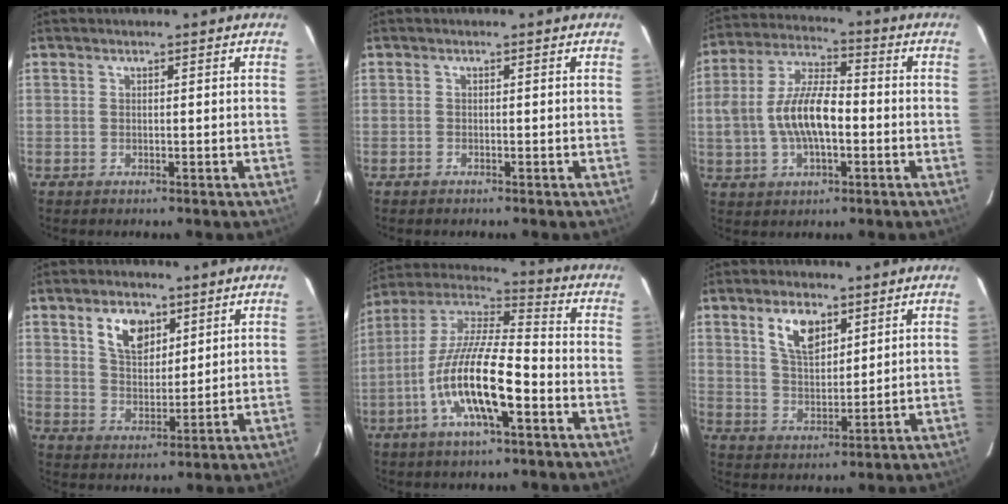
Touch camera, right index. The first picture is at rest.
{"total": 0.5, "force": [-0.5, 0.2, 0.0], "torque": [-0.001, 0.002, -0.010]}
{"total": 12.3, "force": [-1.9, 5.6, 10.7], "torque": [-0.220, 0.011, -0.033]}
{"total": 7.7, "force": [3.9, 4.6, 4.8], "torque": [-0.081, 0.008, 0.075]}
{"total": 16.3, "force": [-6.3, 3.9, 14.5], "torque": [-0.282, -0.011, -0.124]}
{"total": 7.6, "force": [4.1, 3.8, 5.2], "torque": [-0.093, 0.008, 0.080]}